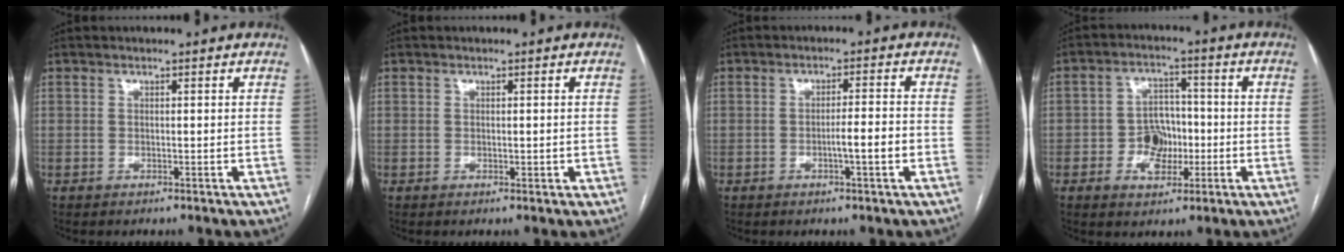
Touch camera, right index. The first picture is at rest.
{"total": 1.0, "force": [-0.1, 0.6, 0.8], "torque": [-0.013, 0.001, 0.004]}
{"total": 4.1, "force": [-1.3, 0.0, 3.8], "torque": [-0.057, 0.002, -0.021]}
{"total": 6.6, "force": [-1.8, 4.8, 4.2], "torque": [-0.073, 0.018, -0.026]}